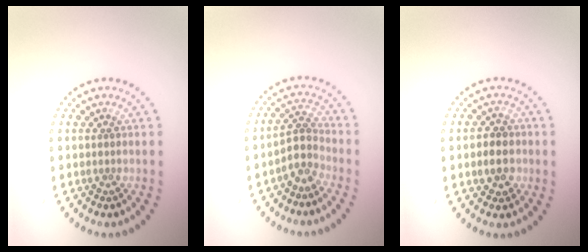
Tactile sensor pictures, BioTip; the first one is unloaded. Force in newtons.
{"total": 2.5, "press": 1.8, "slide": 1.7}
{"total": 2.8, "press": 2.7, "slide": 0.6}